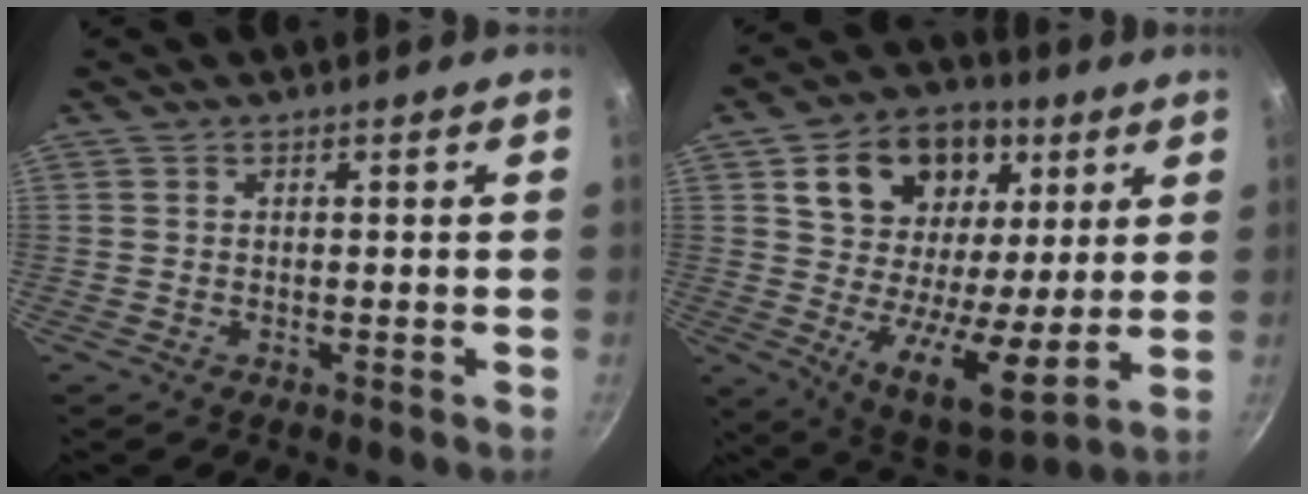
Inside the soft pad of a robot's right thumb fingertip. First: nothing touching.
{"total": 21.4, "force": [7.5, 14.6, 13.6], "torque": [-0.189, -0.030, 0.120]}